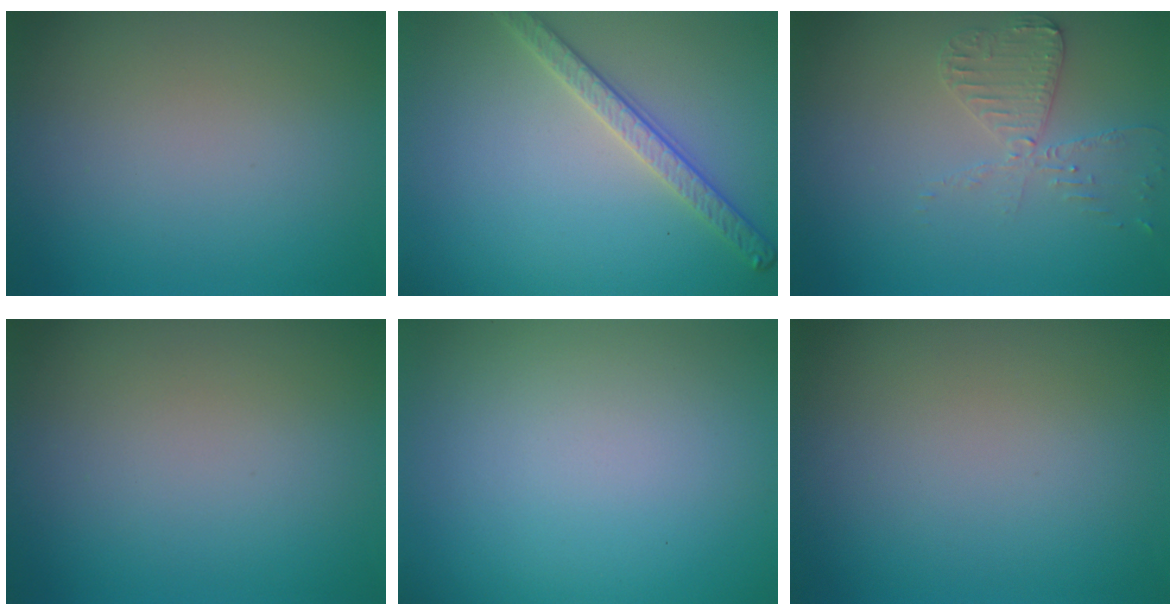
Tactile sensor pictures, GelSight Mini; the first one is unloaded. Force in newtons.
{"total": 2.8, "press": 2.7, "slide": 0.7}
{"total": 2.9, "press": 2.8, "slide": 0.6}
{"total": 0.0}
{"total": 0.0}
{"total": 0.0}